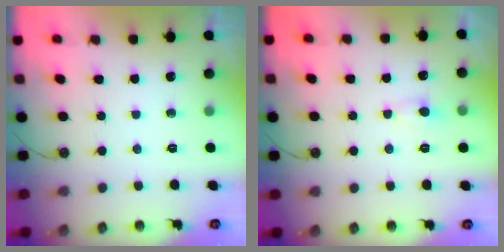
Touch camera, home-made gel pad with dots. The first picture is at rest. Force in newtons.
{"total": 1.6, "press": 1.5, "slide": 0.6}